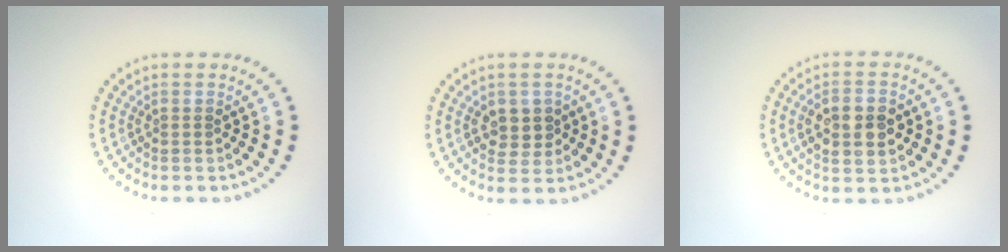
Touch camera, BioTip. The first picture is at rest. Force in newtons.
{"total": 2.4, "press": 2.4, "slide": 0.3}
{"total": 3.7, "press": 3.7, "slide": 0.5}